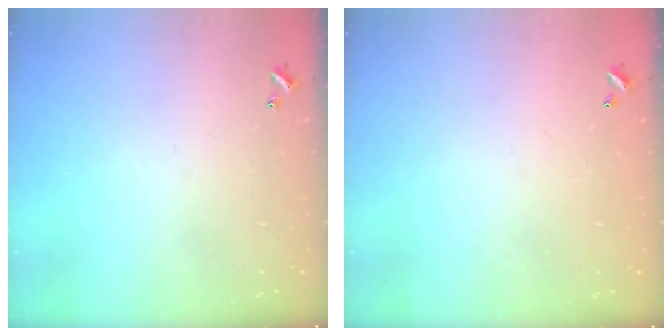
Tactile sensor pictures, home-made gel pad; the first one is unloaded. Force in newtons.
{"total": 2.7, "press": 2.7, "slide": 0.1}